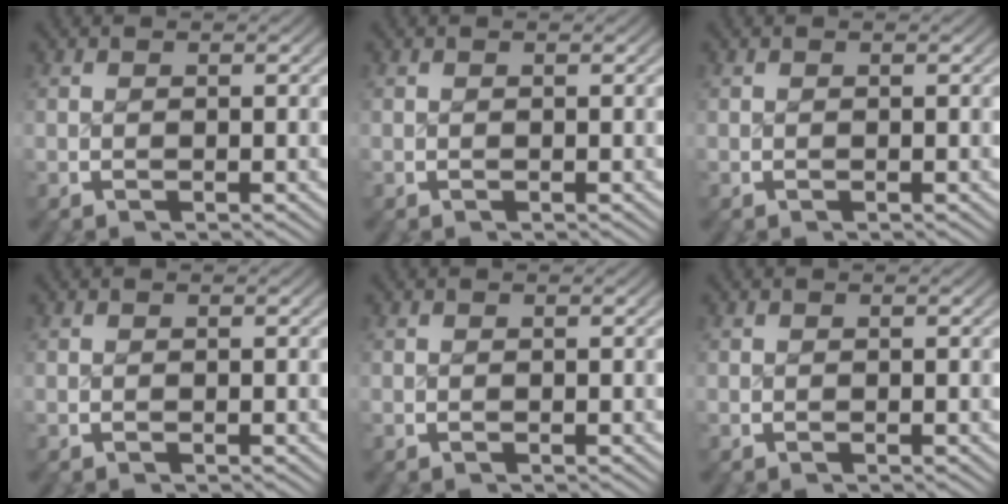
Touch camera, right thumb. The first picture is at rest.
{"total": 0.0}
{"total": 0.0}
{"total": 0.0}
{"total": 0.0}
{"total": 0.0}